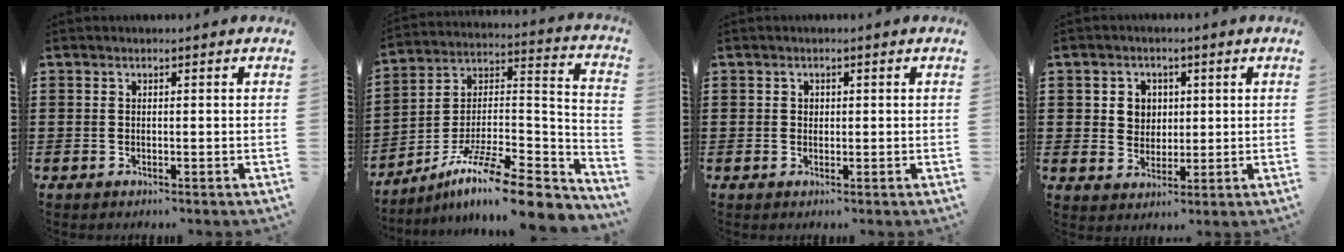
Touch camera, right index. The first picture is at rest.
{"total": 13.6, "force": [-10.0, 2.7, 8.8], "torque": [-0.145, 0.021, -0.181]}
{"total": 0.7, "force": [0.2, 0.6, 0.3], "torque": [-0.008, 0.002, 0.004]}
{"total": 3.9, "force": [1.0, 3.6, 1.1], "torque": [-0.030, 0.010, 0.014]}